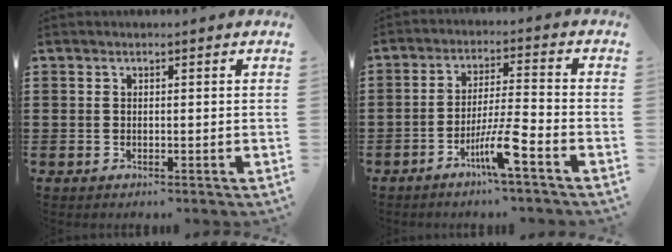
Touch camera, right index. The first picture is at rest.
{"total": 7.0, "force": [-4.1, 0.1, 5.7], "torque": [-0.114, -0.008, -0.077]}